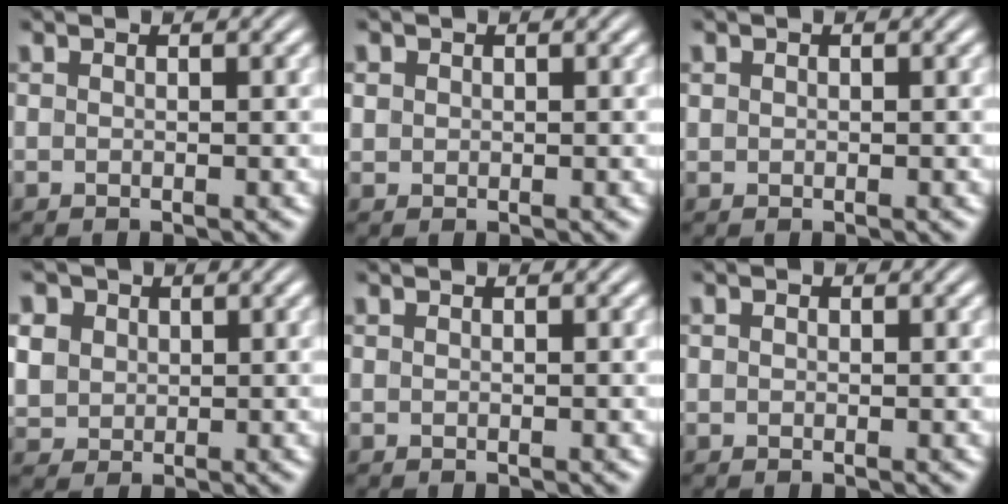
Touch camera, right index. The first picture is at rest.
{"total": 1.5, "force": [0.4, 1.4, 0.6], "torque": [-0.025, -0.004, 0.011]}
{"total": 0.7, "force": [0.2, 0.6, 0.4], "torque": [-0.014, -0.002, 0.006]}
{"total": 5.2, "force": [1.0, 4.6, 2.2], "torque": [-0.062, -0.009, 0.023]}
{"total": 0.0}
{"total": 0.6, "force": [0.0, 0.5, 0.3], "torque": [-0.007, -0.003, 0.001]}